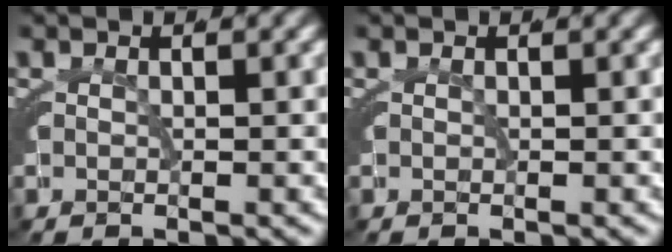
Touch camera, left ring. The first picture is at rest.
{"total": 0.0}